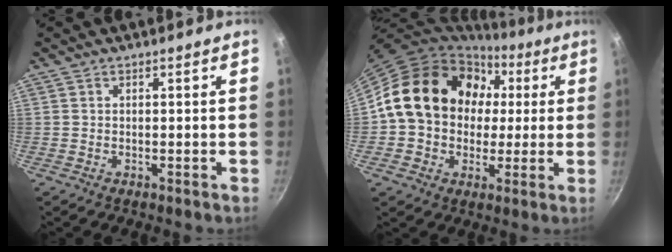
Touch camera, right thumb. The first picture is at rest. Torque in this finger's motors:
{"motor_torque": [2.43, 2.57, 0.55, -0.32, 0.55]}